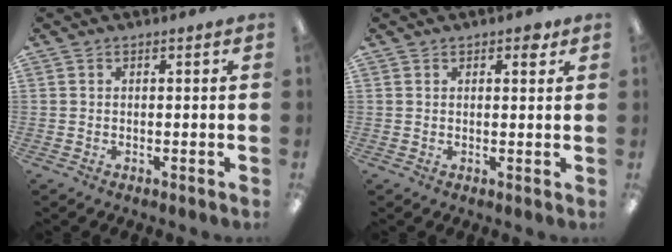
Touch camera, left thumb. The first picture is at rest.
{"total": 2.2, "force": [1.4, 1.1, 1.3], "torque": [-0.003, -0.007, 0.019]}